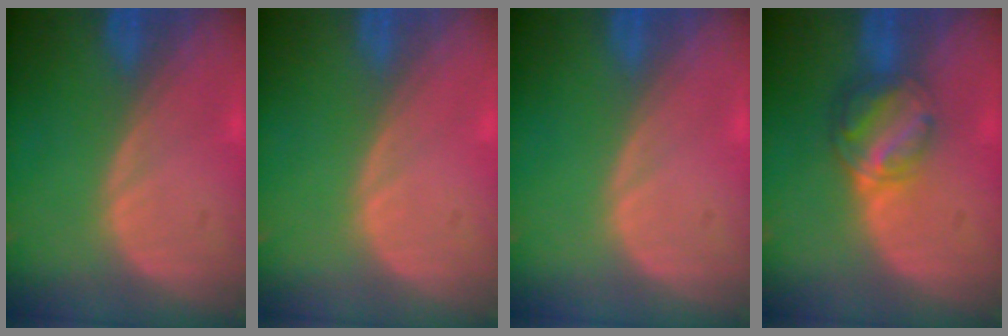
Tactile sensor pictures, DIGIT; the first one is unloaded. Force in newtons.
{"total": 0.0}
{"total": 0.0}
{"total": 6.4, "press": 5.4, "slide": 3.3}